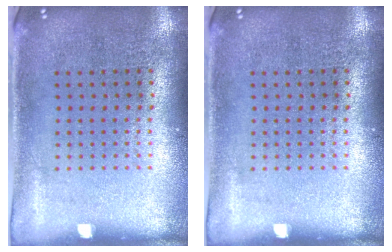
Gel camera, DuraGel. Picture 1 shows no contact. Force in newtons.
{"total": 0.0}